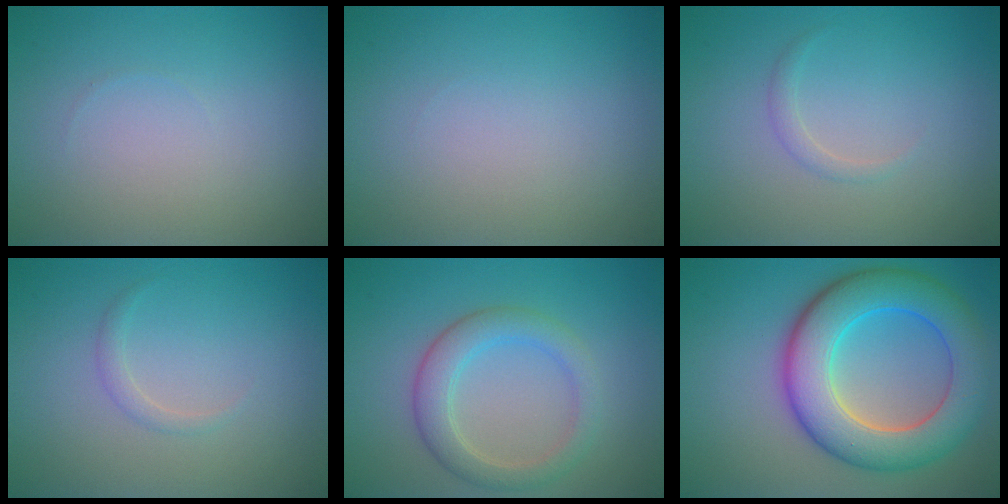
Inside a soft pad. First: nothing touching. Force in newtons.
{"total": 0.0}
{"total": 0.9, "press": 0.9, "slide": 0.0}
{"total": 0.9, "press": 0.9, "slide": 0.0}
{"total": 3.7, "press": 3.7, "slide": 0.1}
{"total": 9.2, "press": 9.2, "slide": 0.1}